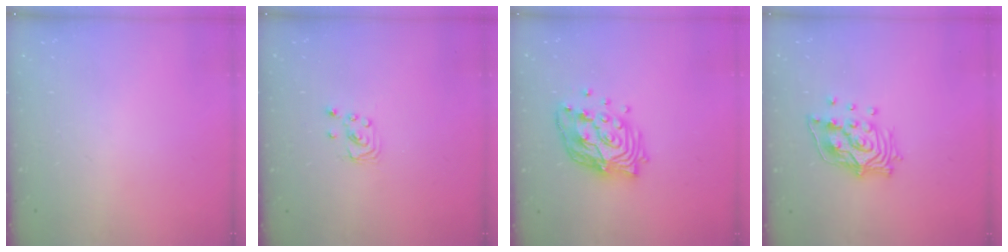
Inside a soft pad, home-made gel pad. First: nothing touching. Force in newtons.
{"total": 2.2, "press": 2.2, "slide": 0.2}
{"total": 15.6, "press": 15.6, "slide": 1.3}
{"total": 12.9, "press": 12.8, "slide": 1.8}